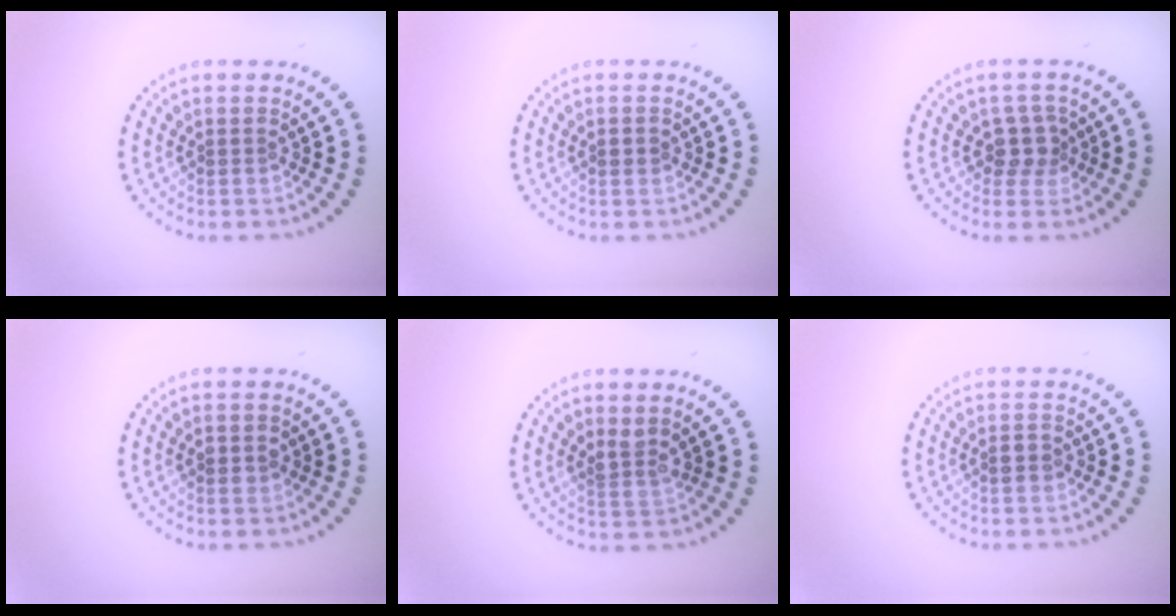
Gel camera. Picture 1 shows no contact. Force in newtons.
{"total": 0.9, "press": 0.9, "slide": 0.0}
{"total": 2.1, "press": 1.7, "slide": 1.1}
{"total": 1.5, "press": 1.5, "slide": 0.1}
{"total": 1.8, "press": 1.5, "slide": 0.9}
{"total": 1.2, "press": 1.2, "slide": 0.3}